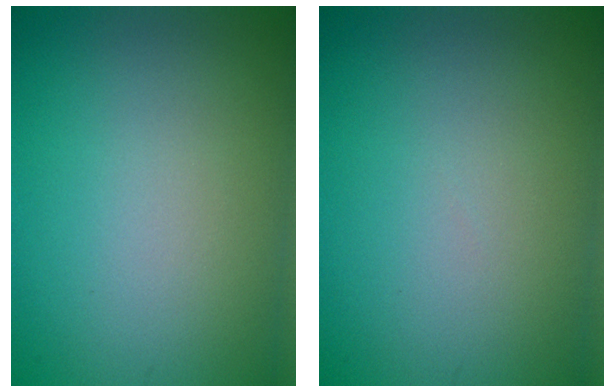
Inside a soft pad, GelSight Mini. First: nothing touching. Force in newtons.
{"total": 0.0}